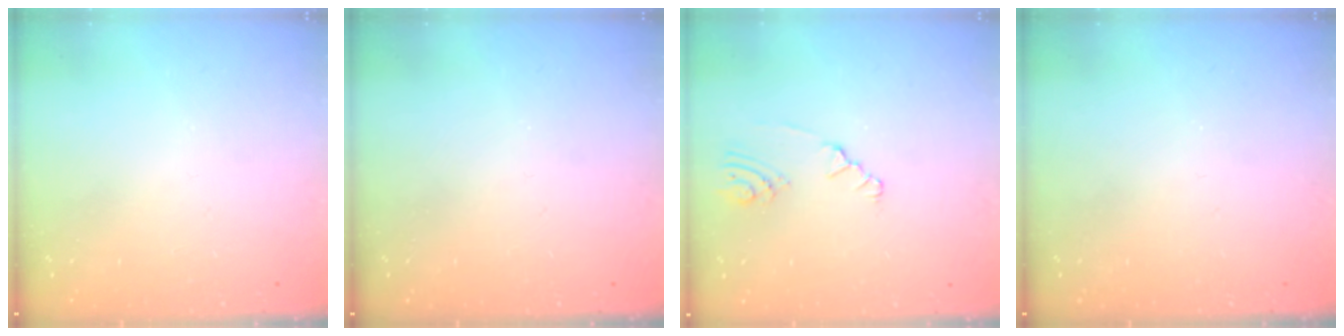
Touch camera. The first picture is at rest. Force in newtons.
{"total": 0.0}
{"total": 2.8, "press": 2.8, "slide": 0.5}
{"total": 0.0}